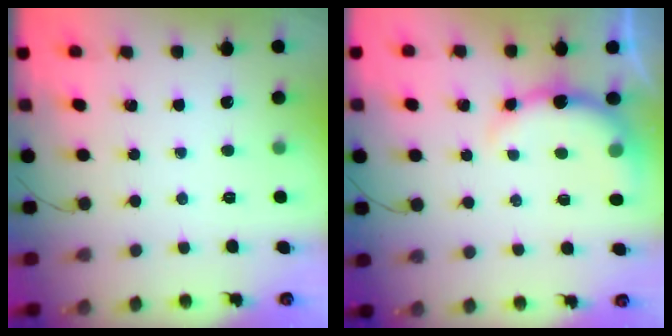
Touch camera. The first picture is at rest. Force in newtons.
{"total": 7.2, "press": 7.1, "slide": 1.3}